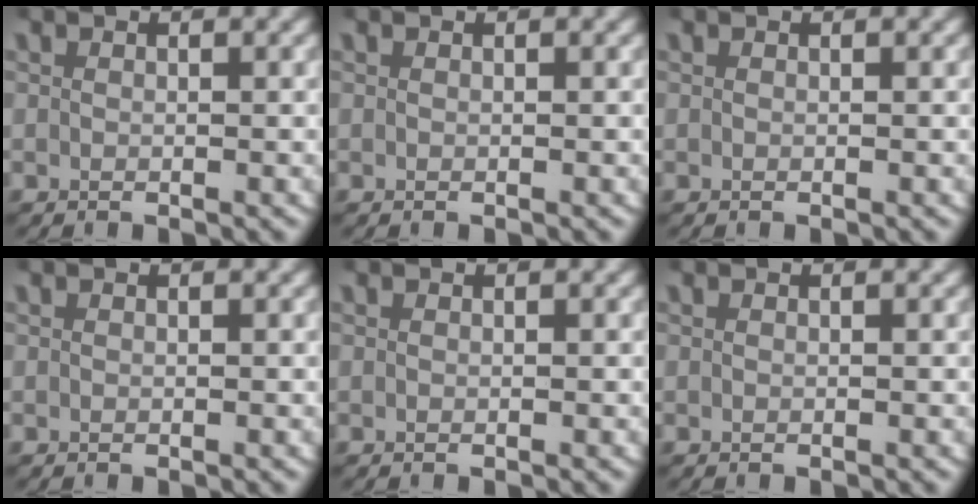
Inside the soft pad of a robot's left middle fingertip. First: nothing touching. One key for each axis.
{"total": 0.0}
{"total": 0.0}
{"total": 0.0}
{"total": 0.0}
{"total": 0.0}